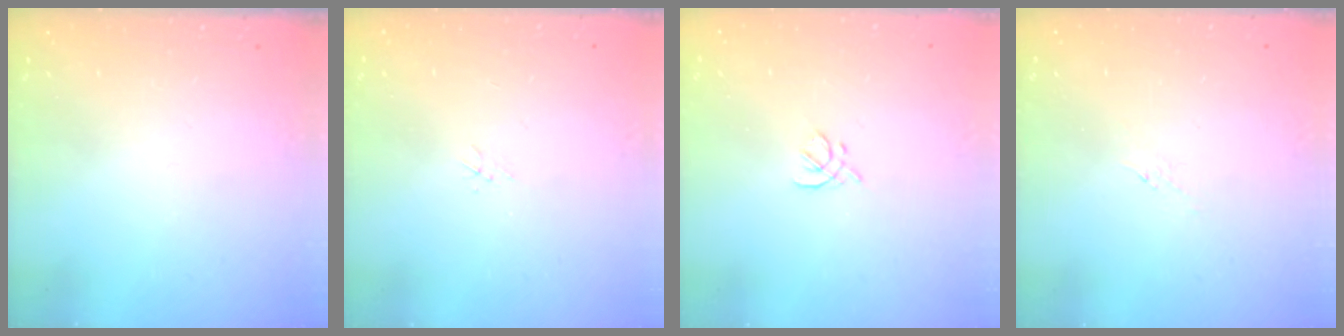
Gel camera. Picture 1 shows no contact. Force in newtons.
{"total": 1.5, "press": 1.5, "slide": 0.2}
{"total": 2.0, "press": 1.9, "slide": 0.7}
{"total": 2.8, "press": 2.7, "slide": 0.6}